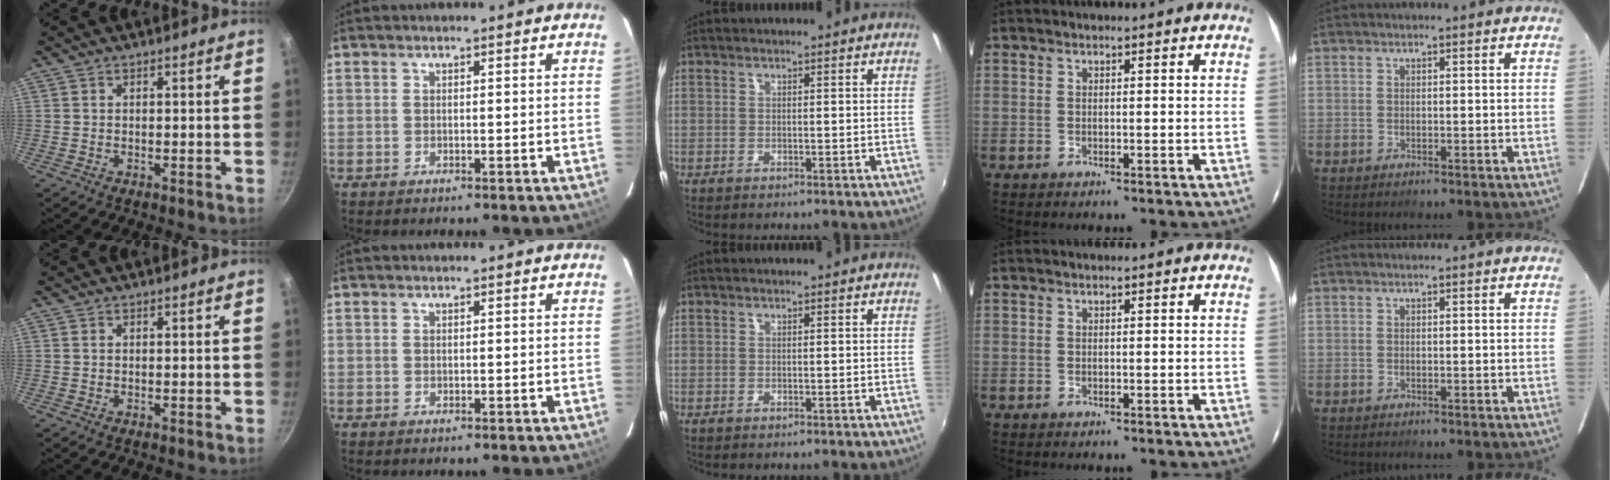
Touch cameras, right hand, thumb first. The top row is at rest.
{}